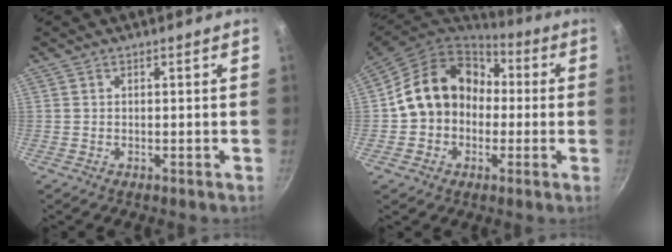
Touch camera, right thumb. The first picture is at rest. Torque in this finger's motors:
{"motor_torque": [-0.14, 1.23, 0.95, -0.95, 0.22]}